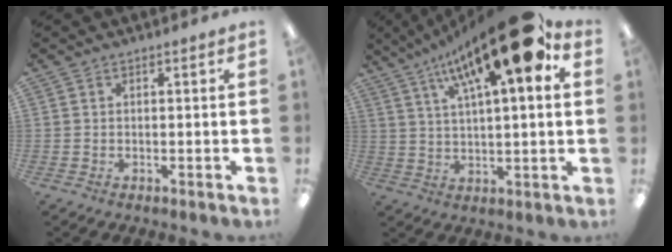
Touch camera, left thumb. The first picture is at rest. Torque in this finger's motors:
{"motor_torque": [0.47, 1.04, 1.38, -1.39, 0.24]}